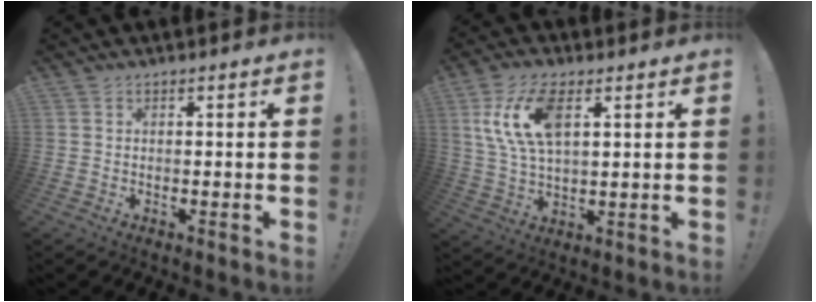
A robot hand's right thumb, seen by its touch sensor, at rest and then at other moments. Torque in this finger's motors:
{"motor_torque": [1.35, 1.43, 1.07, 0.49, 0.42]}